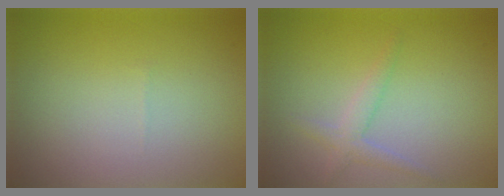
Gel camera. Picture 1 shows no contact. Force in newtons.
{"total": 1.7, "press": 1.6, "slide": 0.1}